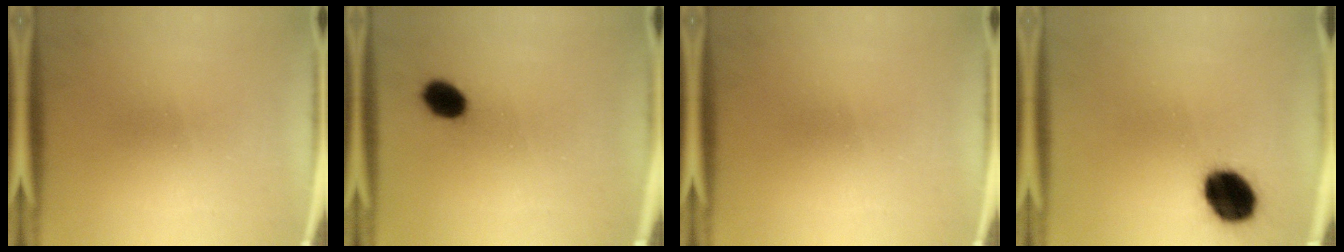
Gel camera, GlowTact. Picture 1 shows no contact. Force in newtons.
{"total": 5.7}
{"total": 0.0}
{"total": 13.1}